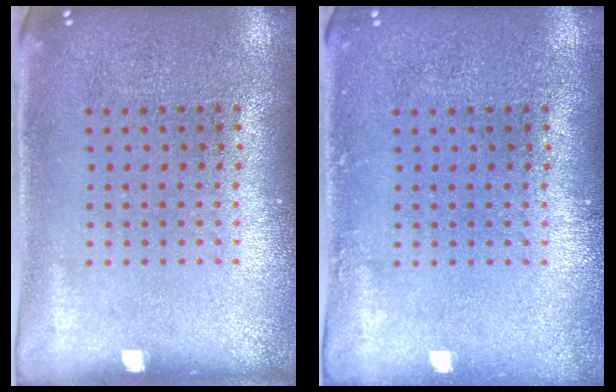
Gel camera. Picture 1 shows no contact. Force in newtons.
{"total": 0.7, "press": 0.7, "slide": 0.1}